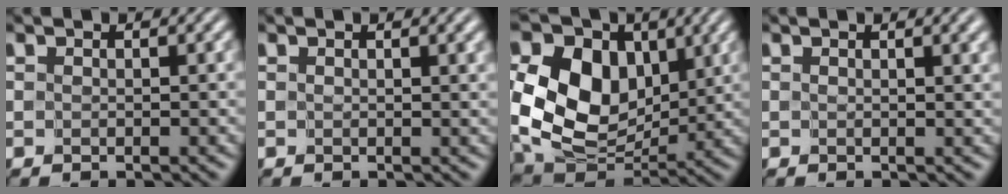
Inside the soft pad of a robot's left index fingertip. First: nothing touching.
{"total": 2.2, "force": [1.2, 0.6, 1.8], "torque": [-0.018, 0.001, 0.011]}
{"total": 13.0, "force": [2.2, 9.6, 8.5], "torque": [-0.185, 0.003, 0.049]}
{"total": 3.6, "force": [1.8, 1.3, 2.9], "torque": [-0.024, 0.006, 0.009]}